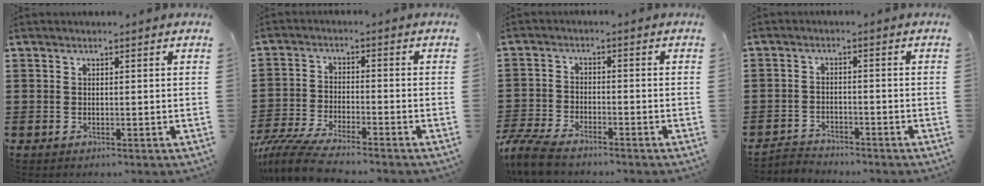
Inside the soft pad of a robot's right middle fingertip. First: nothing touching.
{"total": 6.4, "force": [-5.7, 0.4, 2.7], "torque": [-0.075, -0.014, -0.116]}
{"total": 5.4, "force": [-4.9, 0.9, 2.2], "torque": [-0.066, -0.007, -0.102]}
{"total": 2.6, "force": [-2.5, 0.5, -0.2], "torque": [-0.004, 0.001, -0.057]}